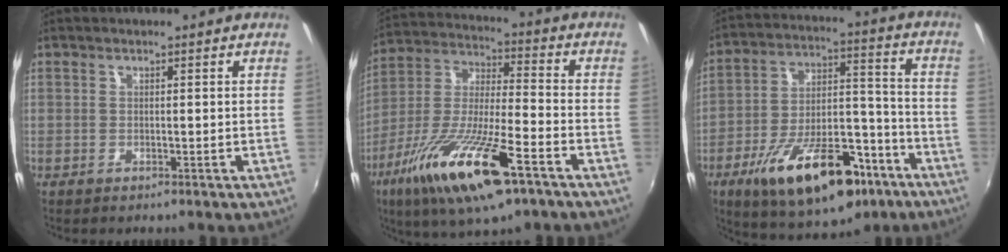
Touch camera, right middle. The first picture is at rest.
{"total": 20.5, "force": [-11.1, 4.9, 16.6], "torque": [-0.323, -0.049, -0.207]}
{"total": 23.3, "force": [-13.3, 10.1, 16.2], "torque": [-0.278, -0.005, -0.195]}